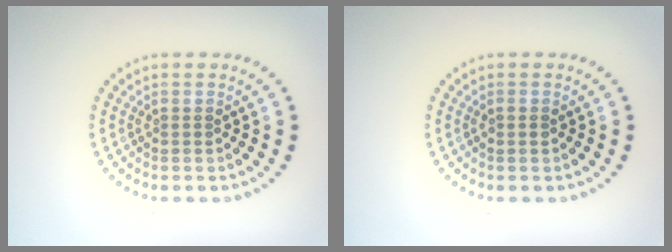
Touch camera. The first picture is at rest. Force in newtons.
{"total": 0.7, "press": 0.7, "slide": 0.2}